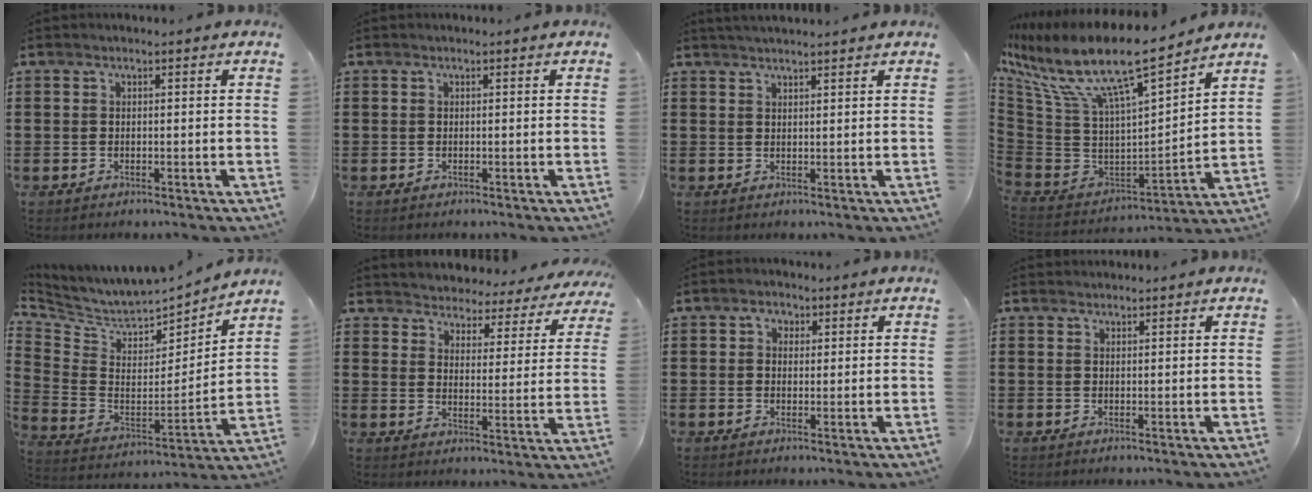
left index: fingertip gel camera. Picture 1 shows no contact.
{"total": 0.0}
{"total": 1.5, "force": [1.5, -0.2, 0.3], "torque": [-0.008, 0.002, 0.029]}
{"total": 13.6, "force": [9.0, 2.8, 9.8], "torque": [-0.225, -0.063, 0.145]}
{"total": 6.2, "force": [5.8, 1.7, 1.1], "torque": [-0.061, -0.053, 0.097]}
{"total": 3.7, "force": [3.6, 0.1, -0.8], "torque": [-0.014, -0.037, 0.056]}
{"total": 2.0, "force": [0.7, 1.7, 0.7], "torque": [-0.013, 0.006, 0.009]}
{"total": 0.9, "force": [0.9, 0.2, 0.0], "torque": [-0.002, 0.000, 0.017]}